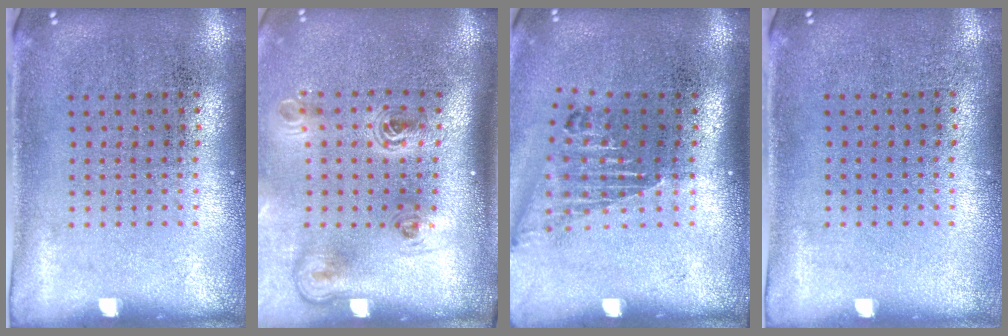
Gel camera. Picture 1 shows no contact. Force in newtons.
{"total": 2.3, "press": 1.4, "slide": 1.8}
{"total": 1.6, "press": 1.2, "slide": 1.0}
{"total": 0.0}